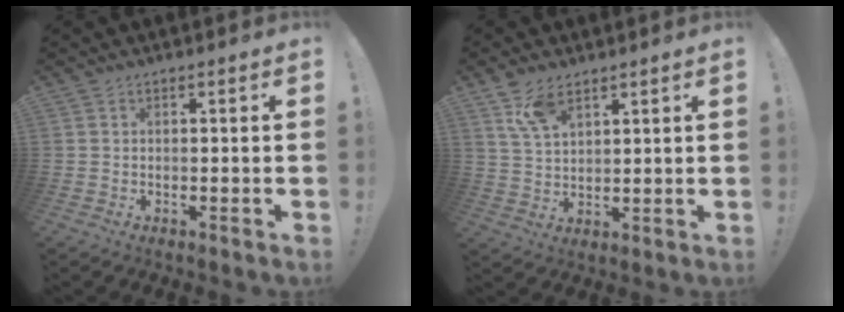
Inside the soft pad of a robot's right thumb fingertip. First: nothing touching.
{"total": 8.6, "force": [5.5, 4.4, 4.9], "torque": [-0.089, -0.022, 0.107]}